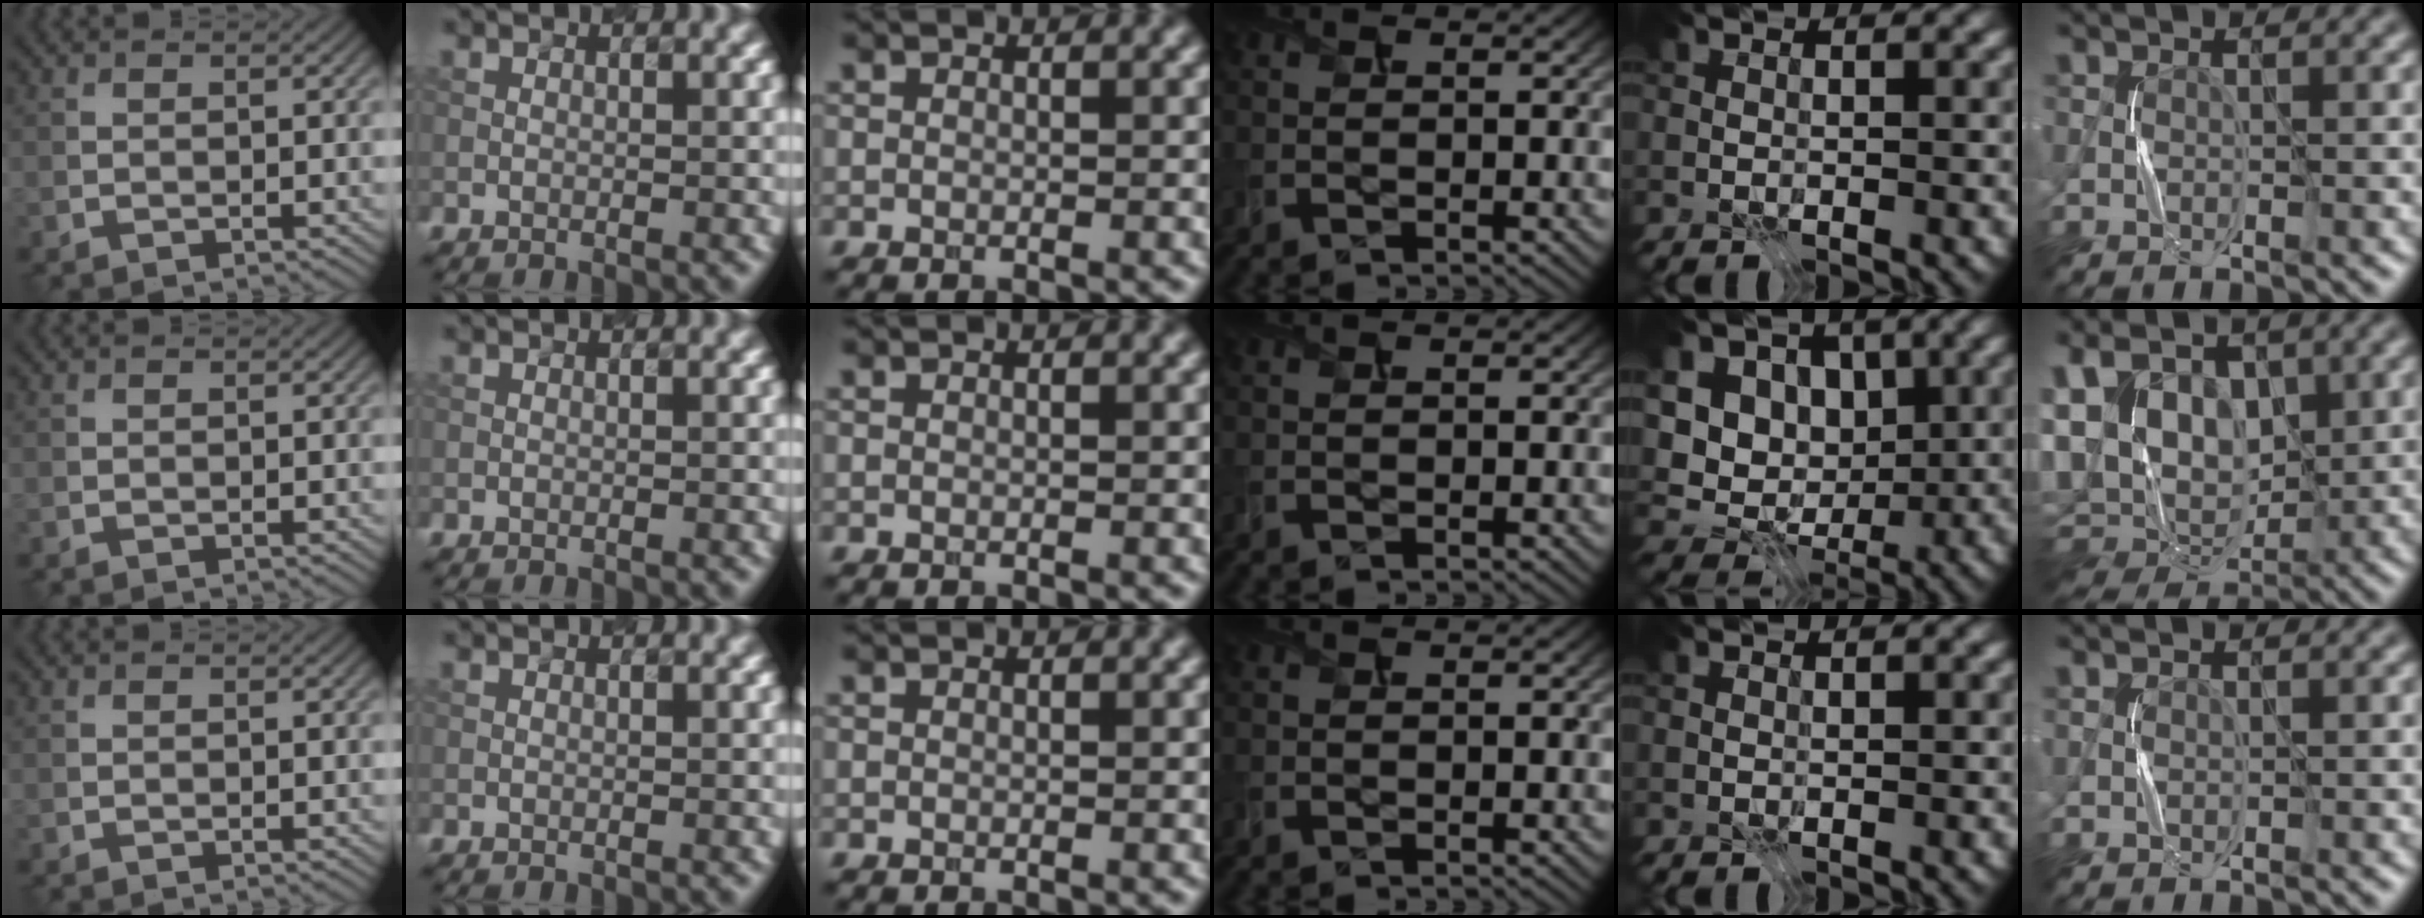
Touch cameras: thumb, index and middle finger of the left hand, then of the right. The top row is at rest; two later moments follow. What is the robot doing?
{"motion": "press", "object": "gel pad"}